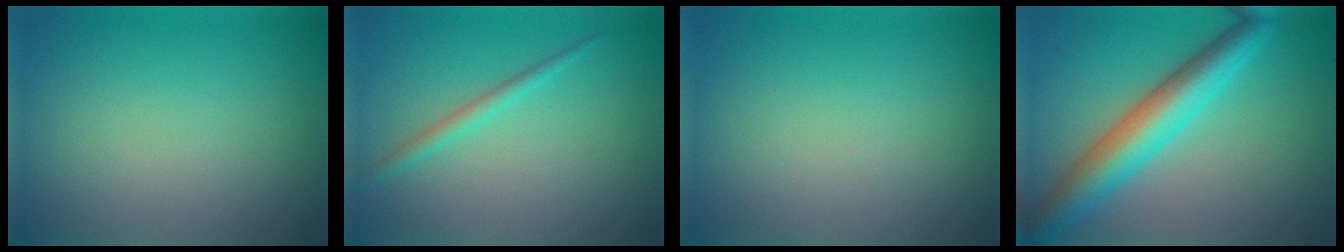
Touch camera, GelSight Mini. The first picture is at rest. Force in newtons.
{"total": 1.4, "press": 1.4, "slide": 0.1}
{"total": 0.0}
{"total": 6.5, "press": 6.5, "slide": 0.0}